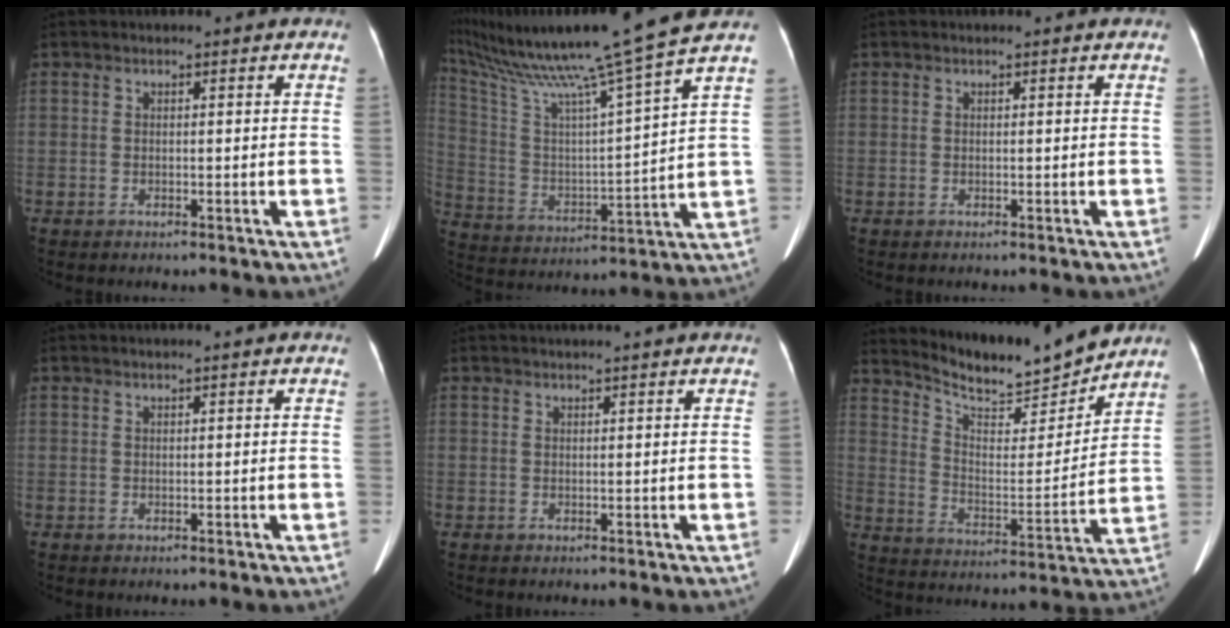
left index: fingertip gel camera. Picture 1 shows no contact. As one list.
[{"total": 23.2, "force": [19.0, -2.2, 13.1], "torque": [-0.249, -0.024, 0.317]}, {"total": 0.0}, {"total": 1.4, "force": [1.2, -0.3, 0.7], "torque": [-0.009, 0.013, 0.022]}, {"total": 4.9, "force": [4.5, -0.4, 2.0], "torque": [-0.022, 0.026, 0.051]}, {"total": 14.8, "force": [14.0, 1.4, 4.4], "torque": [-0.082, -0.016, 0.224]}]